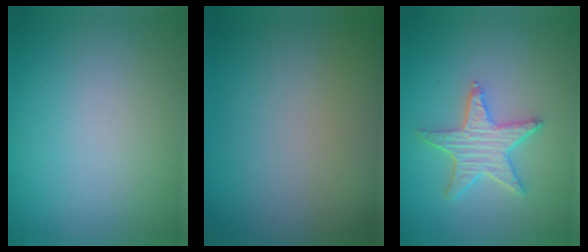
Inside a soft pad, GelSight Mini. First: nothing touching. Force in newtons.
{"total": 0.0}
{"total": 4.3, "press": 3.5, "slide": 2.4}